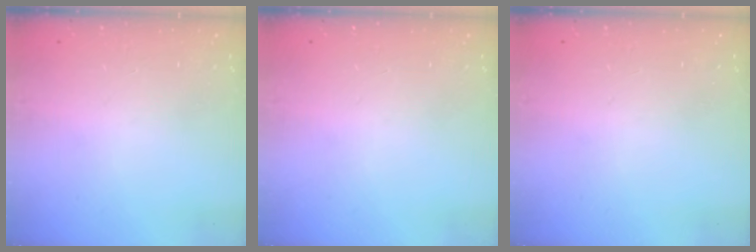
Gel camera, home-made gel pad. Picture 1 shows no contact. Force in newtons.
{"total": 0.0}
{"total": 0.0}